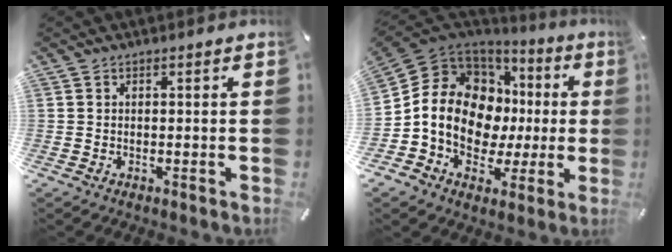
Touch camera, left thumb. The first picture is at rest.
{"total": 15.3, "force": [0.2, 12.6, 8.6], "torque": [-0.174, -0.015, 0.008]}